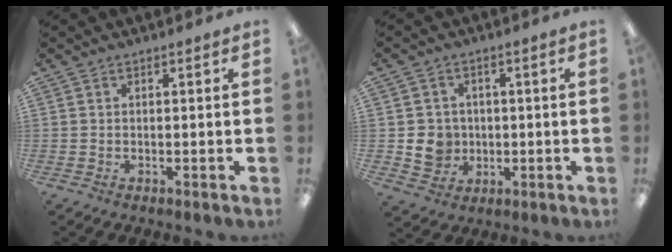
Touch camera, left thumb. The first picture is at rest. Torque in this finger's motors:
{"motor_torque": [-0.02, 0.03, 0.02, -0.01, 0.00]}